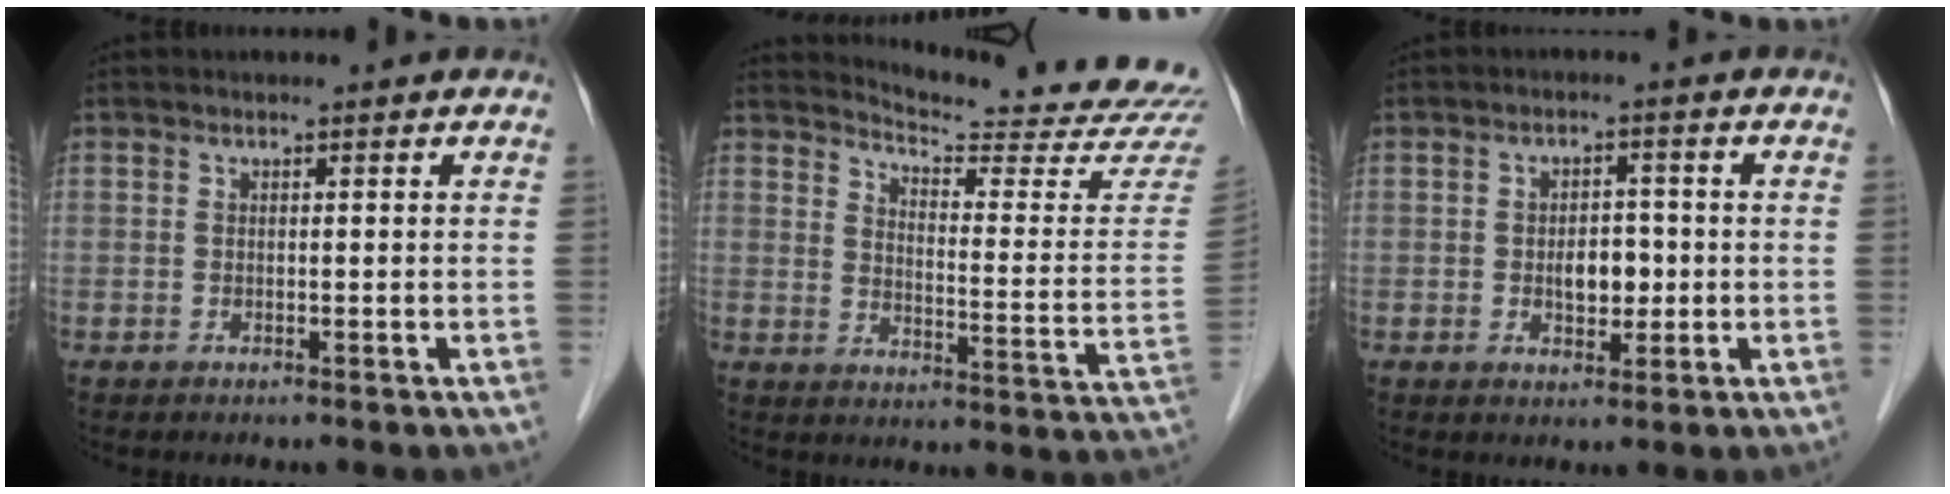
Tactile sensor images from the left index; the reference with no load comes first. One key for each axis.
{"total": 19.4, "fx": 19.1, "fy": 0.0, "fz": 3.3, "tx": -0.049, "ty": -0.133, "tz": 0.218}
{"total": 4.1, "fx": -0.6, "fy": 2.4, "fz": 3.2, "tx": -0.050, "ty": 0.004, "tz": -0.005}